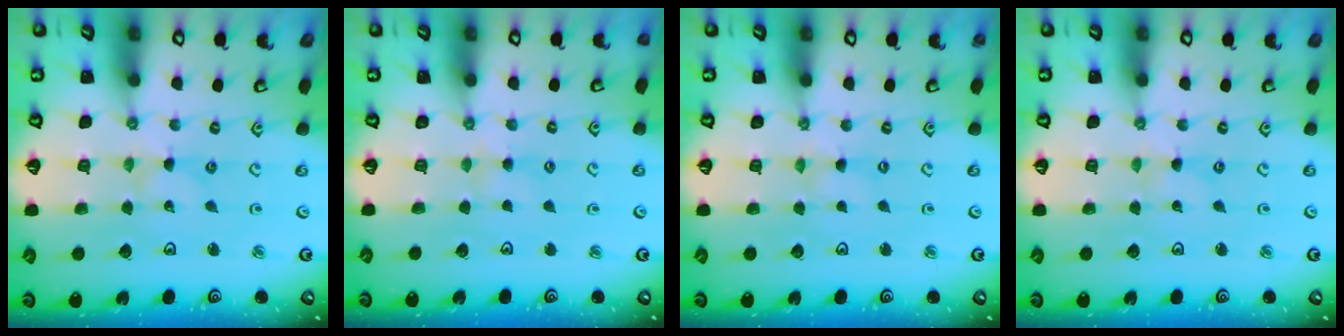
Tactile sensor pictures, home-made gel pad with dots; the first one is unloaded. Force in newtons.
{"total": 2.8, "press": 2.8, "slide": 0.3}
{"total": 0.0}
{"total": 0.0}